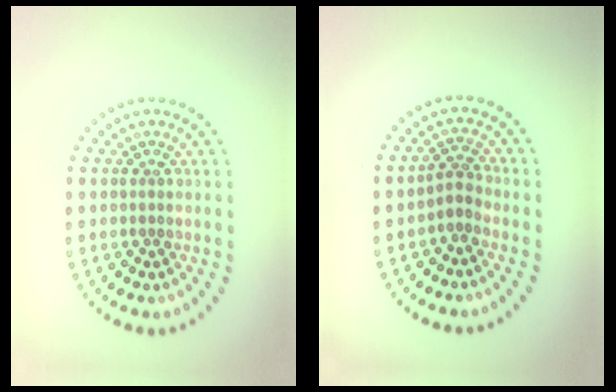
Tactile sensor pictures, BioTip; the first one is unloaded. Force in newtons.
{"total": 2.0, "press": 1.4, "slide": 1.4}